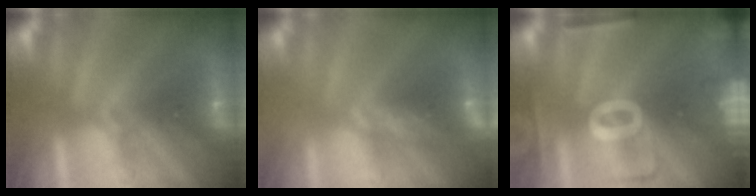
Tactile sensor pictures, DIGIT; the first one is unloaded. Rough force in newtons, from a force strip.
{"total": 8.6}
{"total": 8.3}